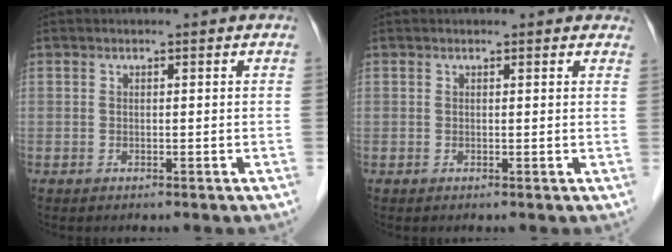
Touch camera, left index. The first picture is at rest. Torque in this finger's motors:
{"motor_torque": [0.45, -0.49, 0.02, -0.01]}